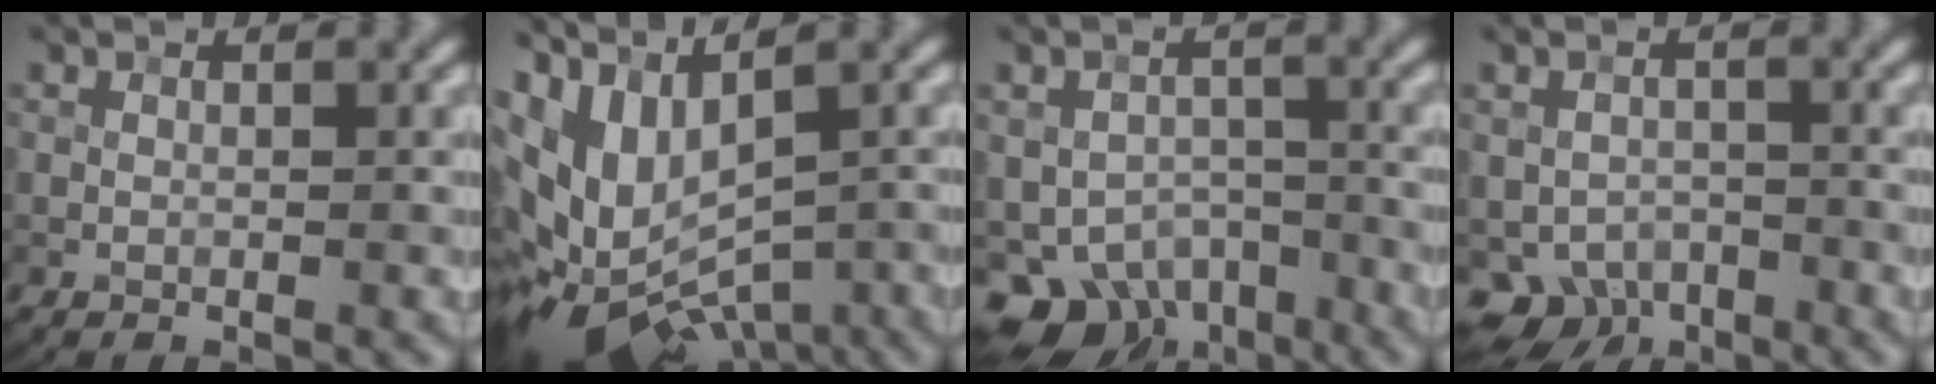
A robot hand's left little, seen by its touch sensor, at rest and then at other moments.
{"total": 11.8, "force": [-1.5, 7.1, 9.4], "torque": [-0.182, -0.019, 0.022]}
{"total": 7.6, "force": [-5.1, 4.4, 3.5], "torque": [-0.051, -0.019, -0.082]}
{"total": 4.0, "force": [-2.4, 2.8, 1.5], "torque": [-0.017, -0.010, -0.038]}